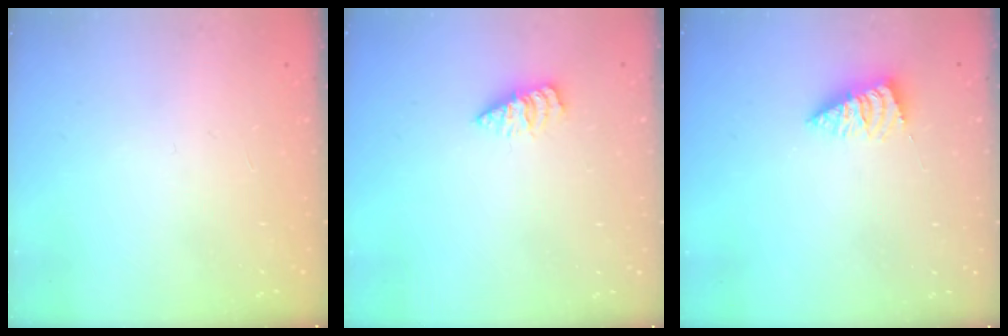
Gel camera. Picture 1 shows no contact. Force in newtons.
{"total": 2.0, "press": 2.0, "slide": 0.4}
{"total": 1.9, "press": 1.9, "slide": 0.2}